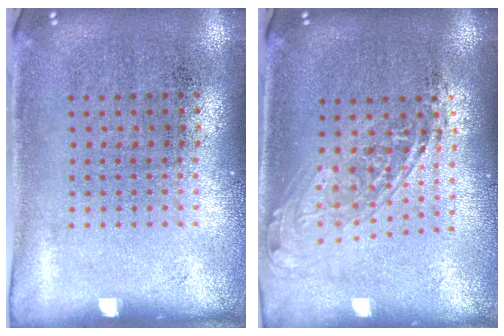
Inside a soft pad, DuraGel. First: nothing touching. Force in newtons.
{"total": 1.7, "press": 1.4, "slide": 1.0}